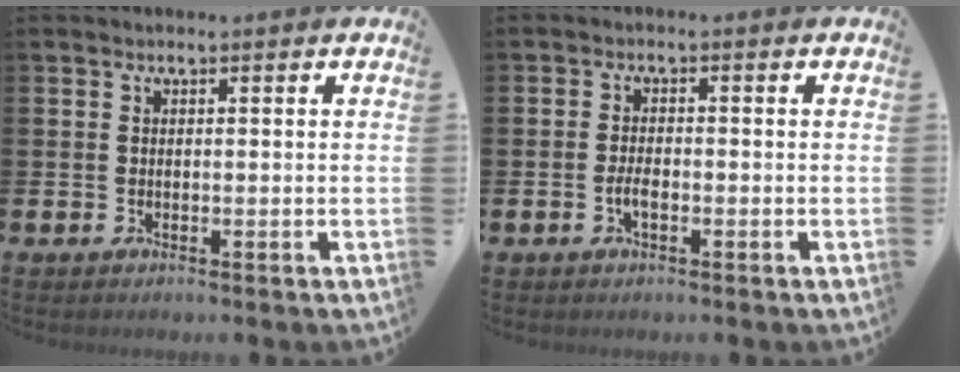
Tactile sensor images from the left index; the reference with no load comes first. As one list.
[{"total": 2.1, "force": [-0.7, 0.9, 1.8], "torque": [-0.029, 0.000, -0.014]}]